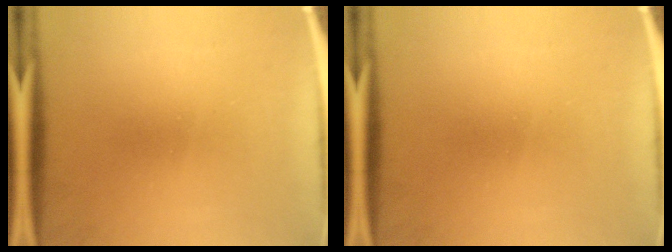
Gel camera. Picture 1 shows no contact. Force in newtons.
{"total": 0.0}